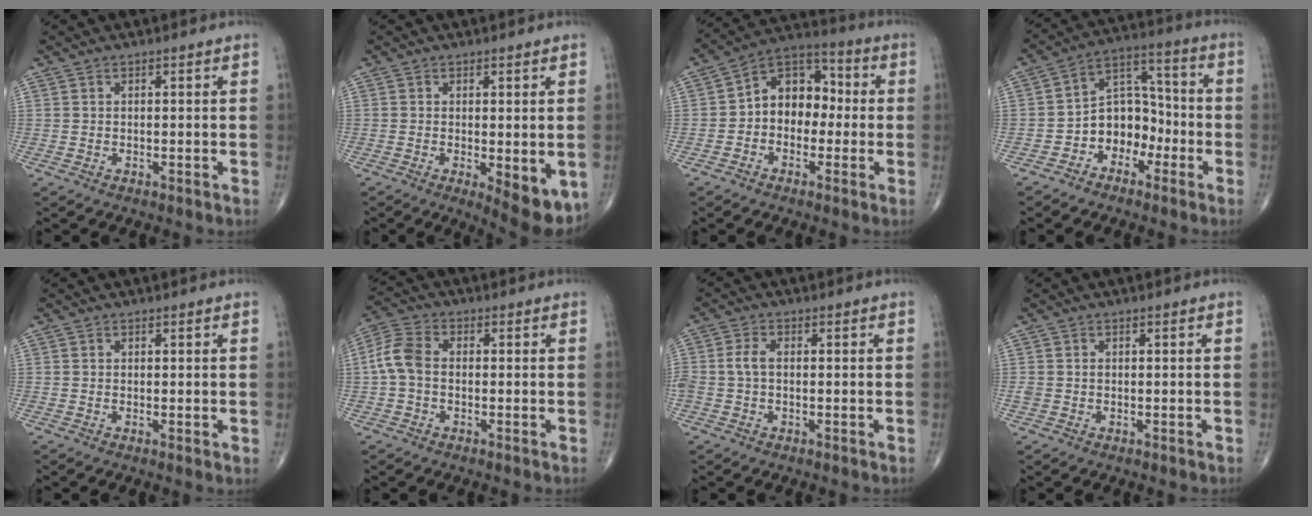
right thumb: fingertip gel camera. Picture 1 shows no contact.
{"total": 8.0, "force": [-2.1, 2.9, 7.2], "torque": [-0.092, -0.020, -0.024]}
{"total": 10.7, "force": [-0.6, 8.0, 7.1], "torque": [-0.073, 0.044, -0.029]}
{"total": 9.7, "force": [-3.7, 7.4, 4.9], "torque": [-0.035, 0.060, -0.075]}
{"total": 0.8, "force": [0.1, 0.3, 0.8], "torque": [-0.015, -0.005, -0.001]}
{"total": 4.7, "force": [-0.4, 3.3, 3.3], "torque": [-0.066, 0.013, -0.019]}
{"total": 3.3, "force": [-0.3, 2.0, 2.6], "torque": [-0.067, 0.007, -0.009]}
{"total": 1.0, "force": [-0.1, 0.9, 0.6], "torque": [-0.010, 0.004, 0.001]}